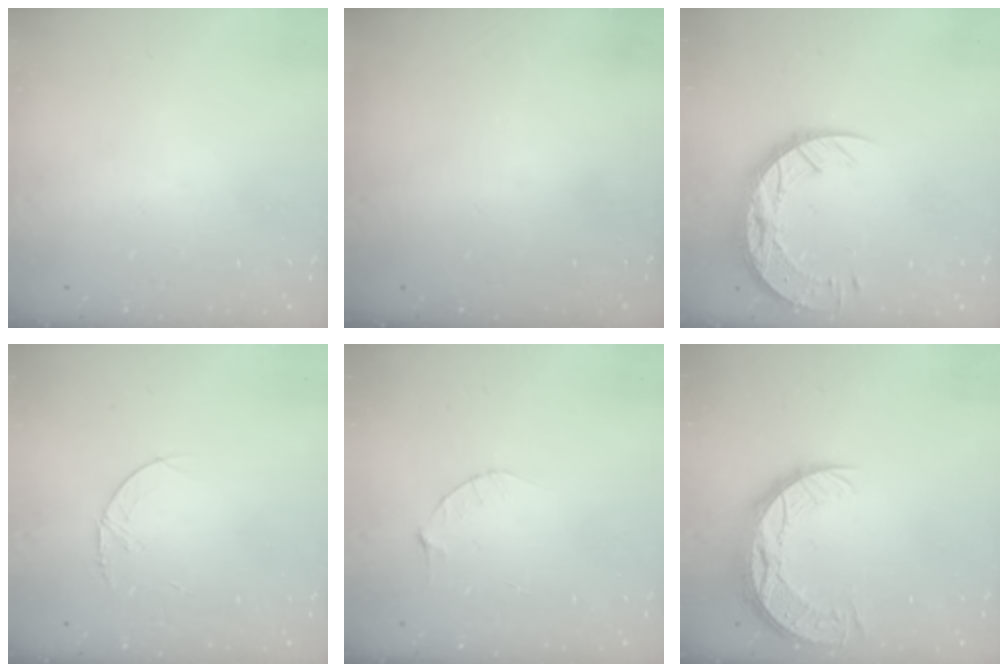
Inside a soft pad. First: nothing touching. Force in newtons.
{"total": 0.0}
{"total": 16.5, "press": 16.4, "slide": 1.2}
{"total": 4.0, "press": 3.9, "slide": 0.5}
{"total": 3.1, "press": 3.0, "slide": 0.4}
{"total": 12.2, "press": 12.2, "slide": 0.8}